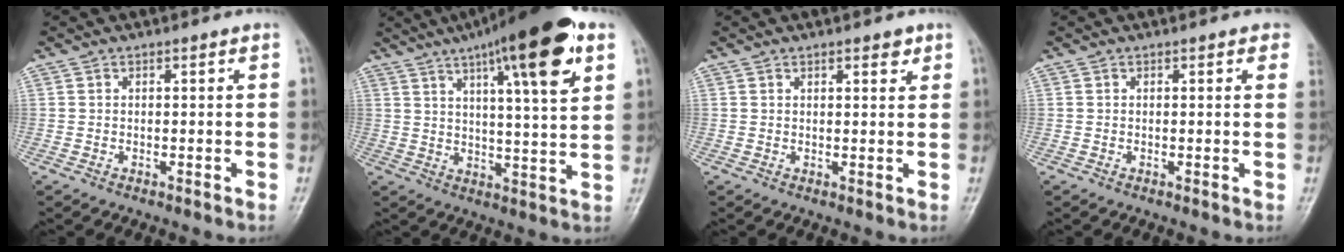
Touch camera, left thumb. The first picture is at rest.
{"total": 19.2, "force": [9.8, 3.8, 16.1], "torque": [-0.228, -0.019, 0.144]}
{"total": 2.4, "force": [1.6, 1.0, 1.6], "torque": [-0.012, -0.008, 0.020]}
{"total": 2.0, "force": [1.4, 0.8, 1.2], "torque": [0.003, 0.002, 0.006]}